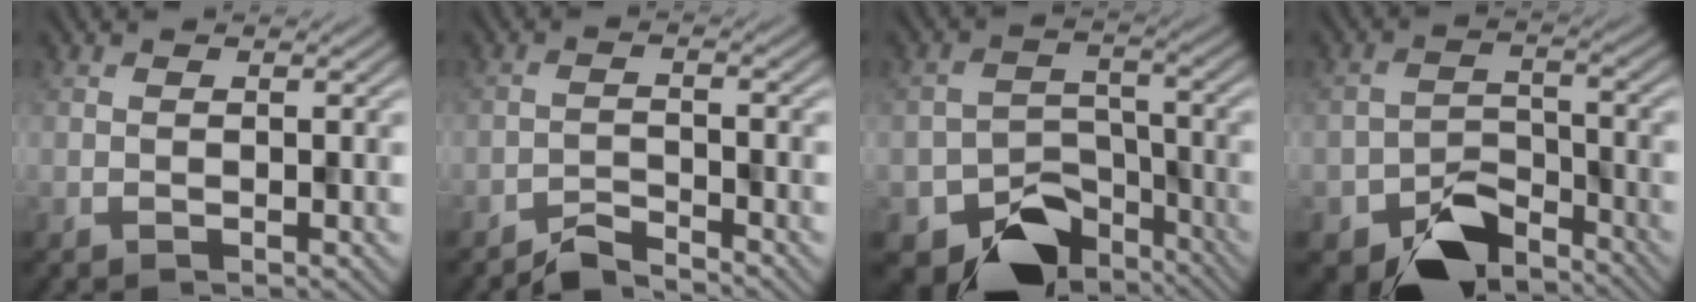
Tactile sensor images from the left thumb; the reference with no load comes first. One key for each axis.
{"total": 2.6, "fx": -2.5, "fy": 0.2, "fz": 0.7, "tx": -0.007, "ty": 0.004, "tz": -0.056}
{"total": 9.9, "fx": -6.5, "fy": 6.1, "fz": 4.2, "tx": -0.067, "ty": -0.023, "tz": -0.107}
{"total": 7.7, "fx": -5.6, "fy": 3.9, "fz": 3.5, "tx": -0.057, "ty": -0.010, "tz": -0.107}